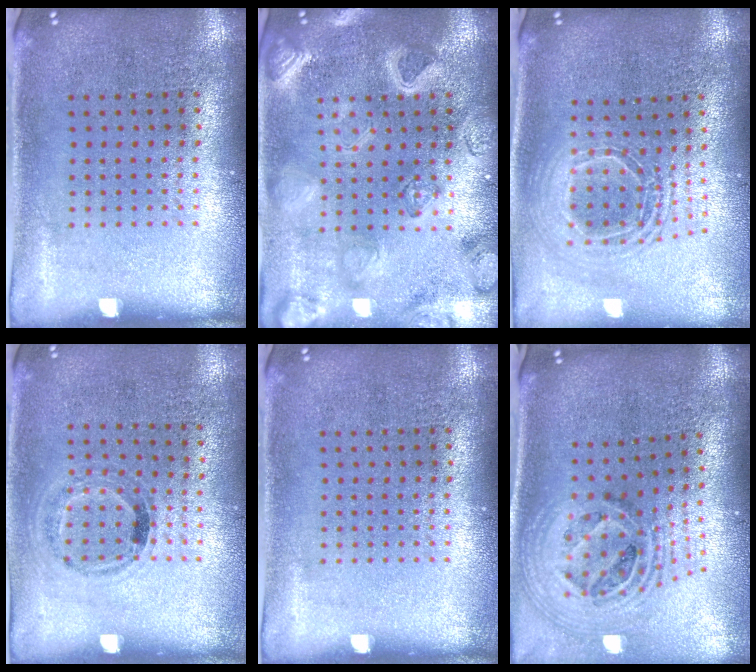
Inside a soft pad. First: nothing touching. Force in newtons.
{"total": 3.2, "press": 3.1, "slide": 0.9}
{"total": 2.0, "press": 1.5, "slide": 1.3}
{"total": 1.1, "press": 0.8, "slide": 0.7}
{"total": 0.0}
{"total": 2.1, "press": 1.6, "slide": 1.3}